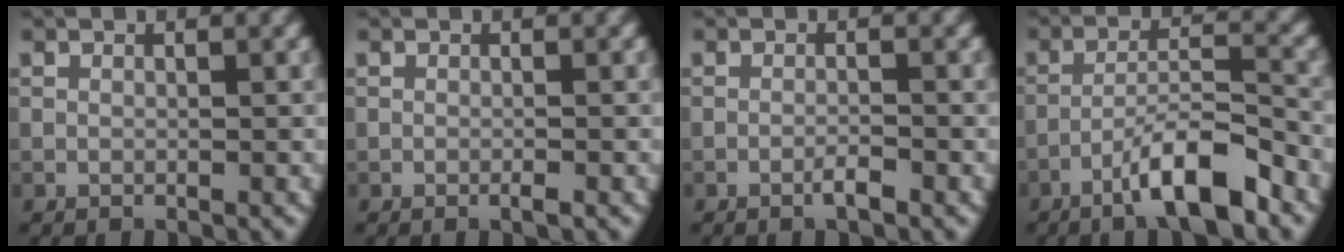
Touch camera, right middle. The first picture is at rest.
{"total": 0.7, "force": [-0.3, 0.1, 0.6], "torque": [-0.009, -0.002, -0.006]}
{"total": 1.3, "force": [-0.8, 0.1, 1.0], "torque": [-0.017, 0.001, -0.016]}
{"total": 6.5, "force": [-4.2, 1.0, 4.9], "torque": [-0.078, 0.014, -0.074]}